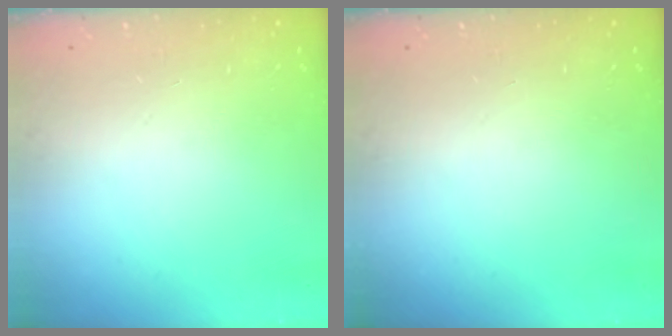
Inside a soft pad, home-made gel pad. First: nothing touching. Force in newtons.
{"total": 0.0}